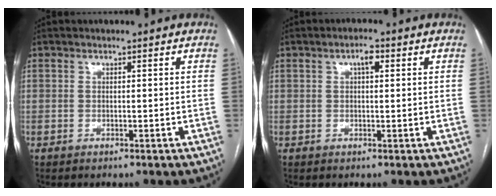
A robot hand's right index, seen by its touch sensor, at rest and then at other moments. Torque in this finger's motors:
{"motor_torque": [0.19, 0.10, 0.03, 0.02]}